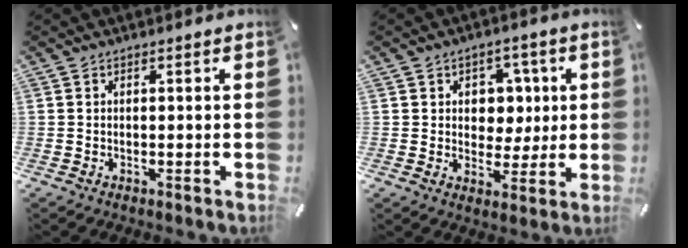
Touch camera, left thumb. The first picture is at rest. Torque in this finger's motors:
{"motor_torque": [1.17, 1.13, 0.64, -0.36, 0.00]}